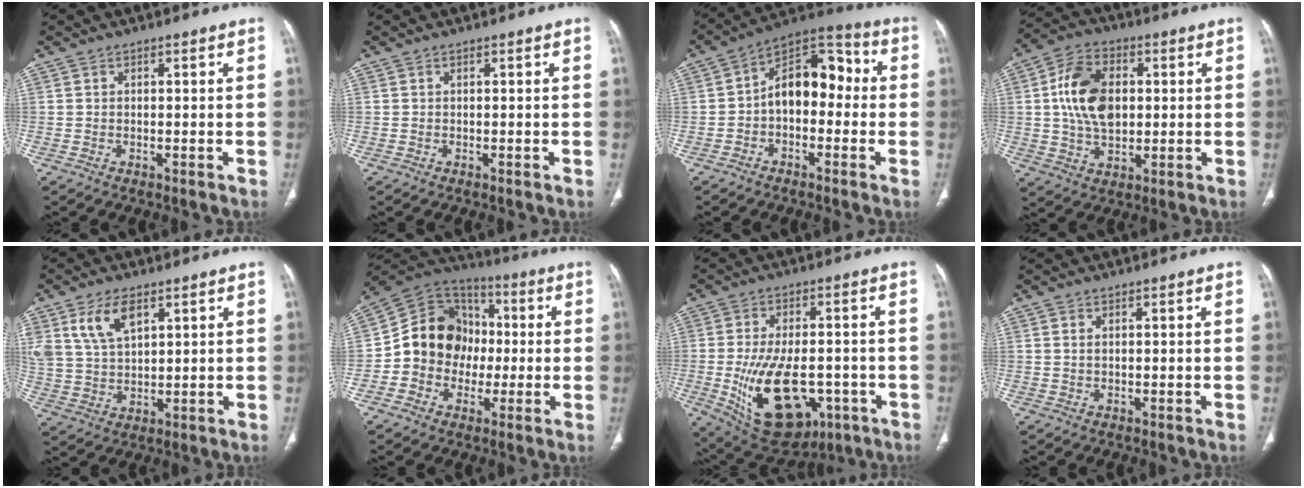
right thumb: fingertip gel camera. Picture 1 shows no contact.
{"total": 0.0}
{"total": 12.7, "force": [-0.8, 8.2, 9.7], "torque": [-0.110, 0.047, -0.030]}
{"total": 13.0, "force": [1.7, 8.6, 9.6], "torque": [-0.160, 0.005, 0.030]}
{"total": 9.2, "force": [4.7, 5.0, 6.1], "torque": [-0.112, -0.015, 0.102]}
{"total": 15.5, "force": [-1.3, 13.5, 7.6], "torque": [-0.090, 0.036, -0.031]}
{"total": 18.9, "force": [-5.1, 10.7, 14.8], "torque": [-0.245, 0.003, -0.050]}
{"total": 1.0, "force": [0.4, 0.5, 0.8], "torque": [-0.020, 0.004, 0.013]}